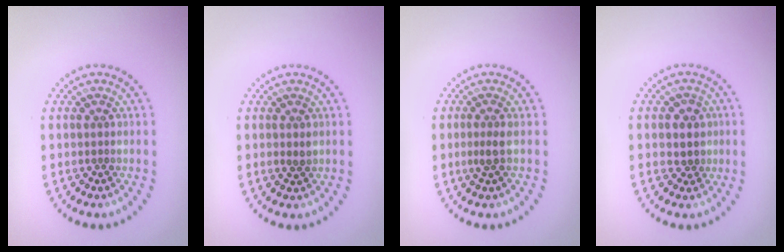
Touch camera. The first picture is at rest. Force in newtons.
{"total": 0.8, "press": 0.8, "slide": 0.3}
{"total": 1.3, "press": 1.0, "slide": 0.8}
{"total": 2.2, "press": 2.0, "slide": 0.9}